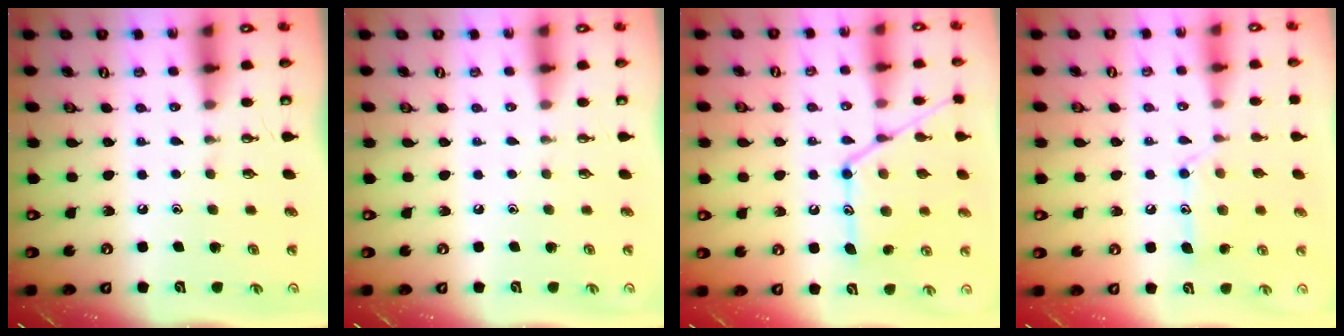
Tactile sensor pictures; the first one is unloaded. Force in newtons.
{"total": 0.0}
{"total": 16.4, "press": 16.3, "slide": 1.4}
{"total": 12.8, "press": 12.8, "slide": 0.8}